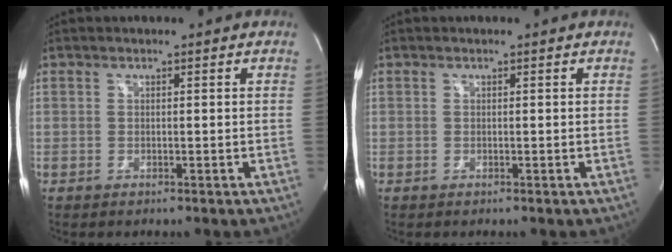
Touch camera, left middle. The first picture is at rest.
{"total": 0.0}